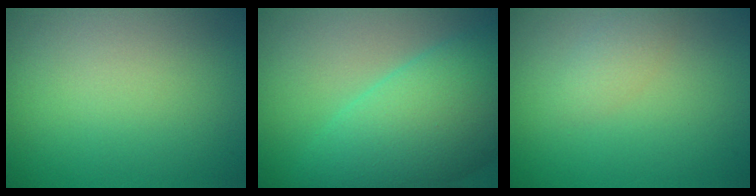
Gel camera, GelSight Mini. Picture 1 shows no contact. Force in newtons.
{"total": 10.1, "press": 10.1, "slide": 0.3}
{"total": 1.5, "press": 1.5, "slide": 0.1}